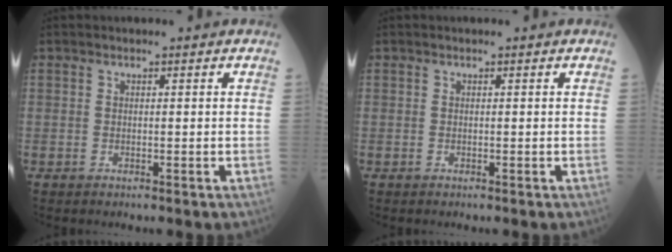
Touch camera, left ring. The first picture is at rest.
{"total": 0.0}